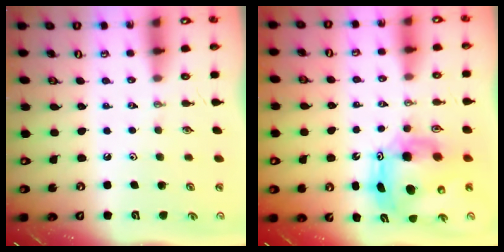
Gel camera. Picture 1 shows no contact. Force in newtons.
{"total": 11.9, "press": 11.8, "slide": 0.9}